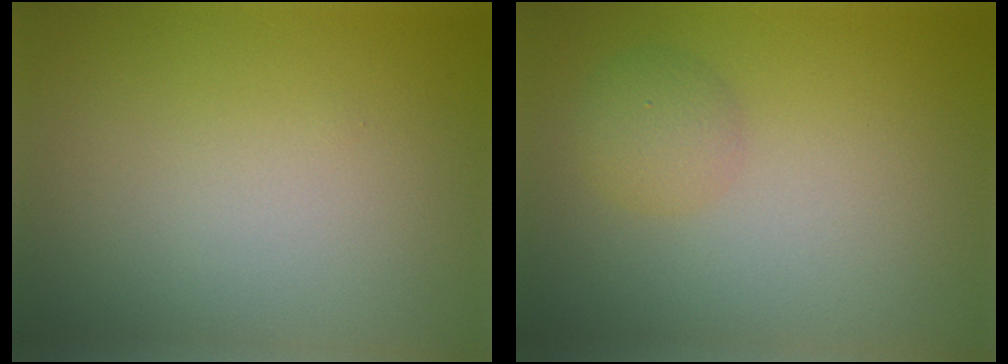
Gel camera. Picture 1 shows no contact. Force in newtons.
{"total": 2.1, "press": 2.1, "slide": 0.1}